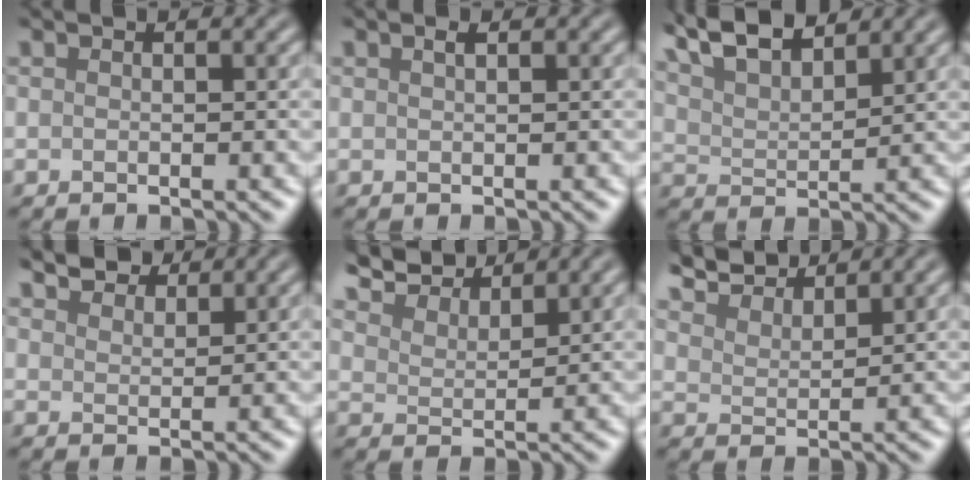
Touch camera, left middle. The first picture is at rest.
{"total": 0.6, "force": [0.3, 0.1, 0.5], "torque": [-0.007, 0.001, 0.009]}
{"total": 6.5, "force": [5.3, 1.8, 3.3], "torque": [-0.065, 0.017, 0.087]}
{"total": 3.5, "force": [3.3, 1.0, 0.8], "torque": [-0.017, -0.006, 0.066]}
{"total": 6.3, "force": [6.0, 1.3, 1.7], "torque": [-0.047, 0.005, 0.105]}
{"total": 5.7, "force": [5.4, 1.0, 1.4], "torque": [-0.036, 0.004, 0.097]}